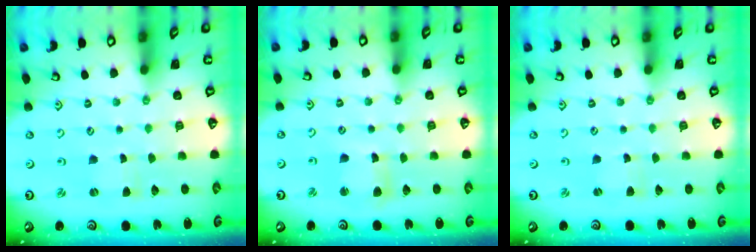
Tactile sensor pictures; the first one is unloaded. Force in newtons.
{"total": 4.2, "press": 4.1, "slide": 0.5}
{"total": 0.8, "press": 0.8, "slide": 0.2}